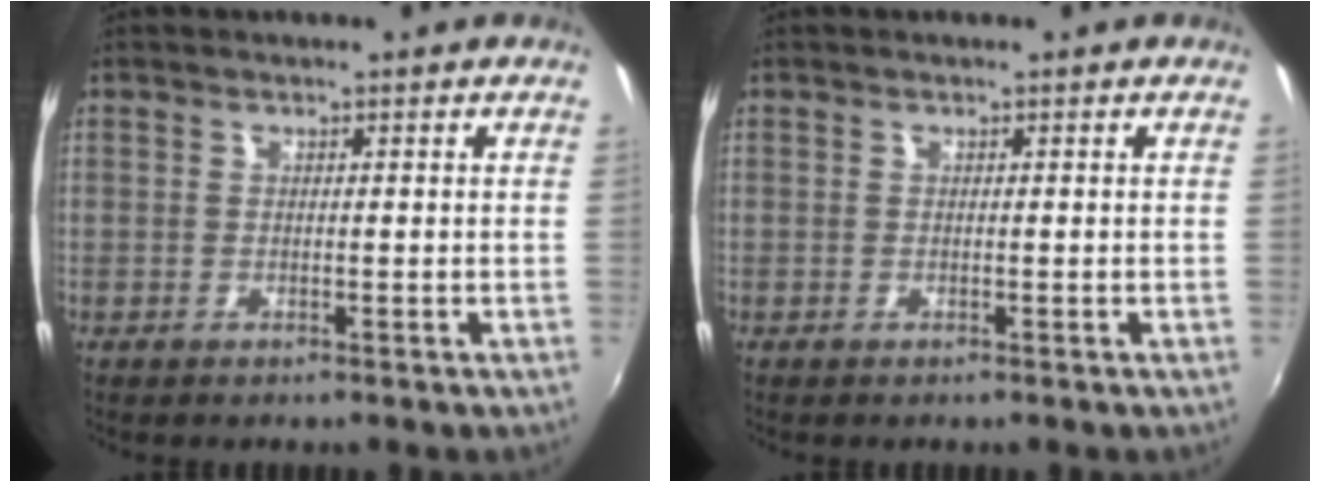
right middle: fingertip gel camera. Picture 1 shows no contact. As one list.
[{"total": 0.0}]